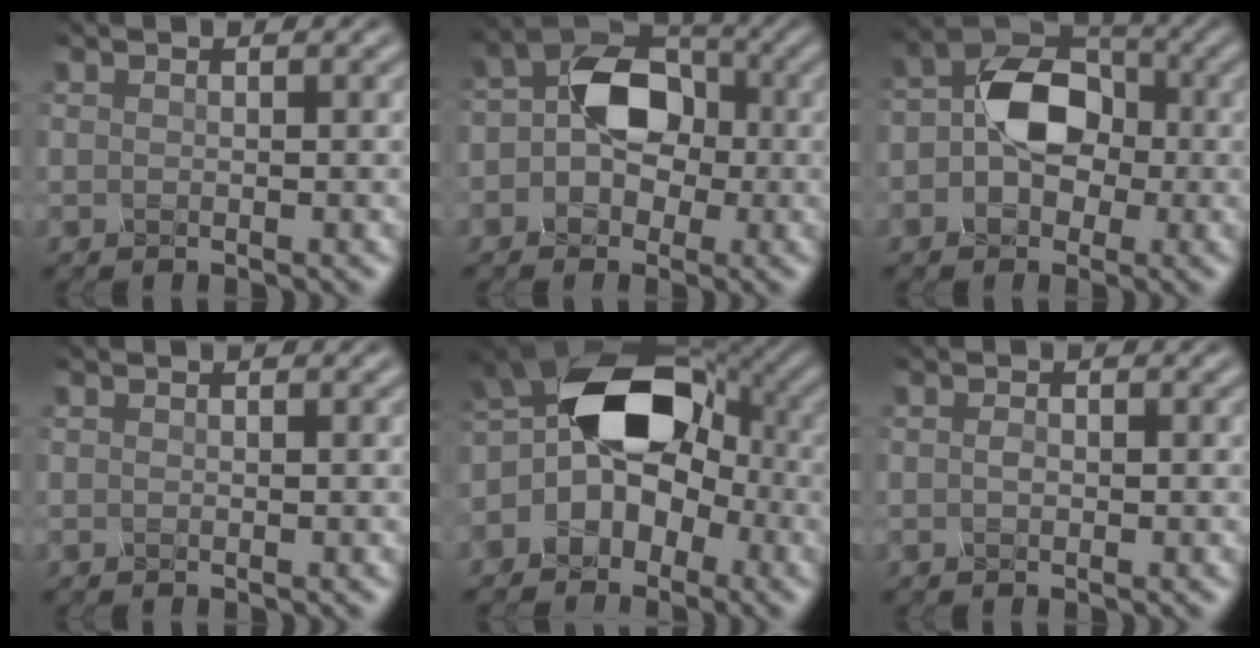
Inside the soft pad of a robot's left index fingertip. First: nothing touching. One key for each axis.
{"total": 6.2, "fx": -0.4, "fy": 4.4, "fz": 4.3, "tx": -0.060, "ty": 0.016, "tz": -0.018}
{"total": 6.7, "fx": -0.6, "fy": 4.7, "fz": 4.7, "tx": -0.073, "ty": 0.013, "tz": -0.019}
{"total": 0.0}
{"total": 11.0, "fx": -1.2, "fy": 7.5, "fz": 8.0, "tx": -0.084, "ty": 0.020, "tz": -0.048}
{"total": 0.7, "fx": -0.1, "fy": 0.5, "fz": 0.5, "tx": -0.012, "ty": 0.000, "tz": -0.002}